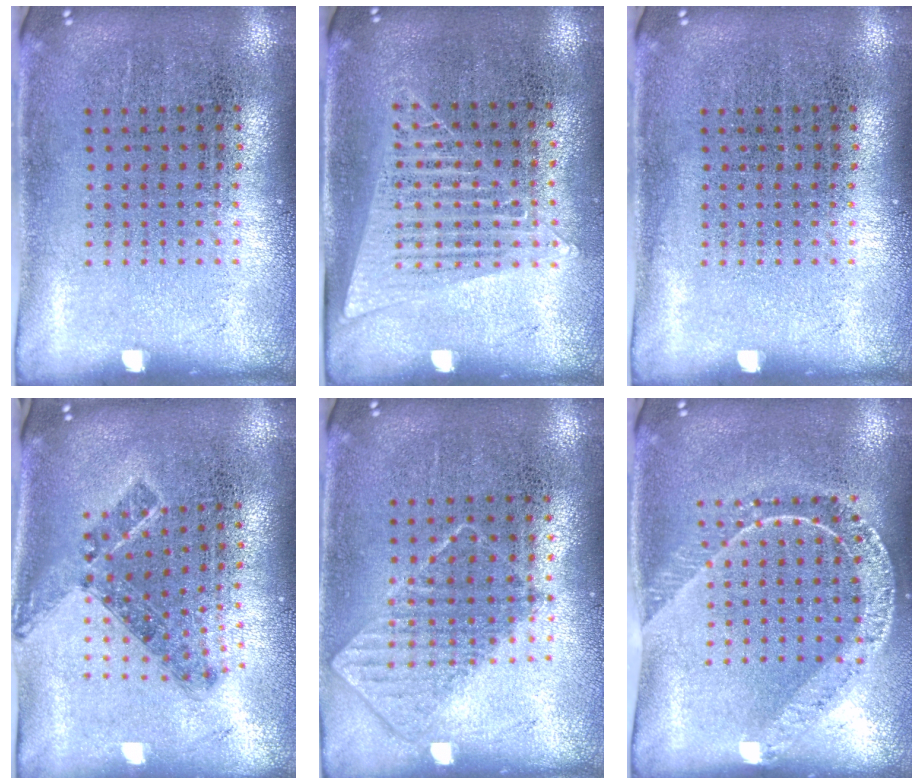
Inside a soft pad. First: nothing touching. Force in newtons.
{"total": 1.1, "press": 1.0, "slide": 0.5}
{"total": 0.0}
{"total": 0.9, "press": 0.8, "slide": 0.4}
{"total": 0.8, "press": 0.7, "slide": 0.2}
{"total": 1.7, "press": 1.6, "slide": 0.5}